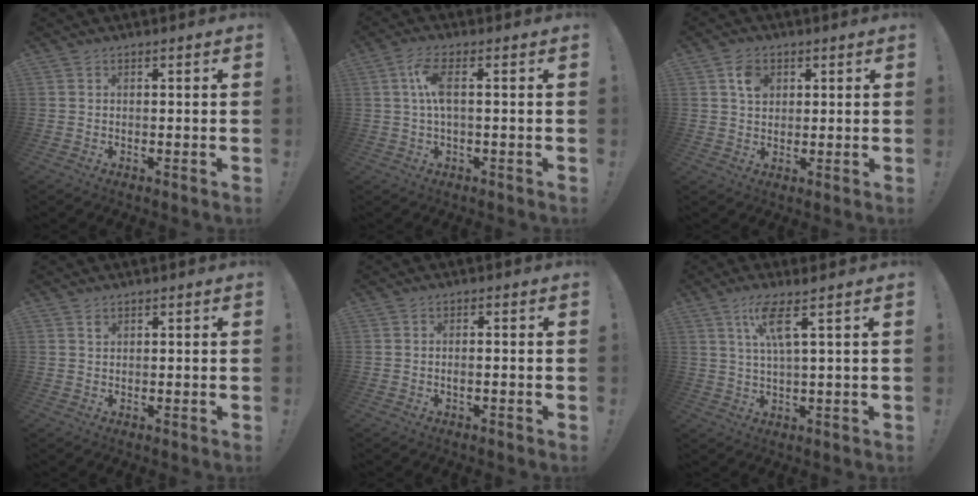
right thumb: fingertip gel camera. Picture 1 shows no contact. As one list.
[{"total": 7.1, "force": [1.2, 1.8, 6.8], "torque": [-0.149, -0.001, 0.019]}, {"total": 5.8, "force": [2.3, 4.4, 2.9], "torque": [-0.043, 0.000, 0.041]}, {"total": 0.9, "force": [0.6, 0.6, 0.3], "torque": [0.001, -0.003, 0.011]}, {"total": 1.5, "force": [-0.9, -0.1, 1.1], "torque": [-0.023, 0.003, -0.017]}, {"total": 7.8, "force": [3.3, 0.7, 7.1], "torque": [-0.141, 0.002, 0.053]}]